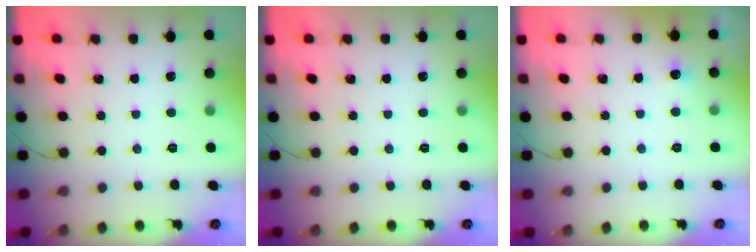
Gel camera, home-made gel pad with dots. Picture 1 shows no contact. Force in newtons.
{"total": 0.0}
{"total": 3.0, "press": 2.8, "slide": 1.2}